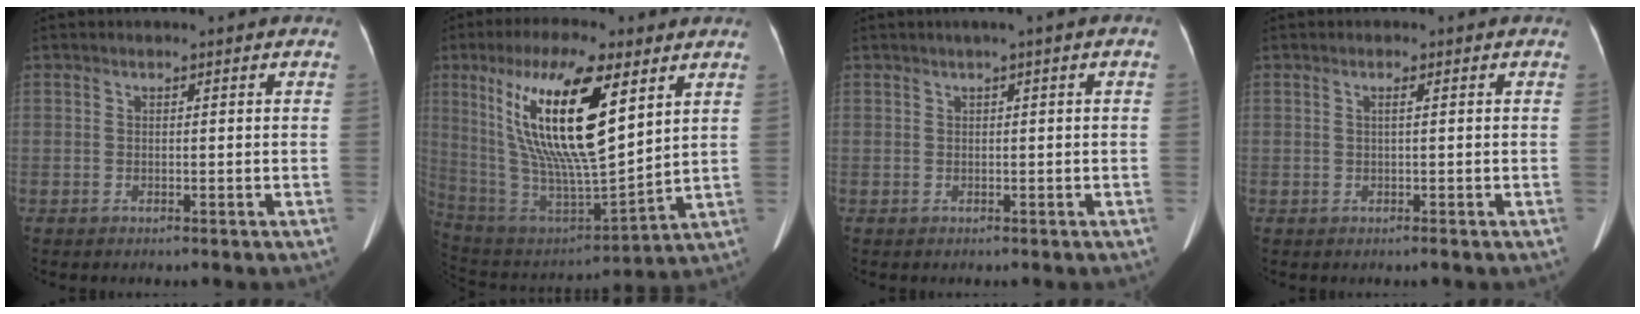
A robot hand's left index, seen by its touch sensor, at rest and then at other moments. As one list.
[{"total": 20.8, "force": [8.0, 4.6, 18.7], "torque": [-0.373, 0.003, 0.147]}, {"total": 1.6, "force": [0.6, -0.2, 1.5], "torque": [-0.028, 0.010, 0.010]}, {"total": 1.1, "force": [-0.1, -0.3, 1.1], "torque": [-0.019, -0.001, -0.003]}]